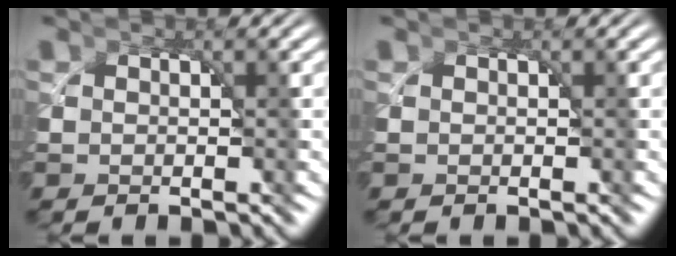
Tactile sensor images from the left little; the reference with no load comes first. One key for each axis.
{"total": 0.0}